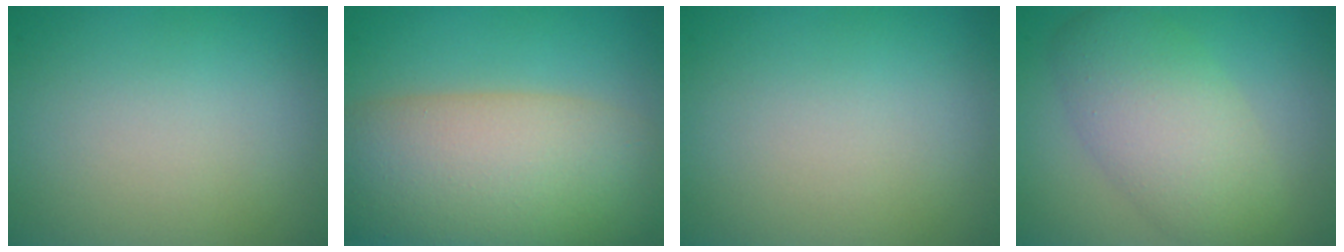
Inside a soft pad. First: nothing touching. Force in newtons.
{"total": 11.7, "press": 11.7, "slide": 0.7}
{"total": 0.0}
{"total": 6.5, "press": 6.4, "slide": 0.6}